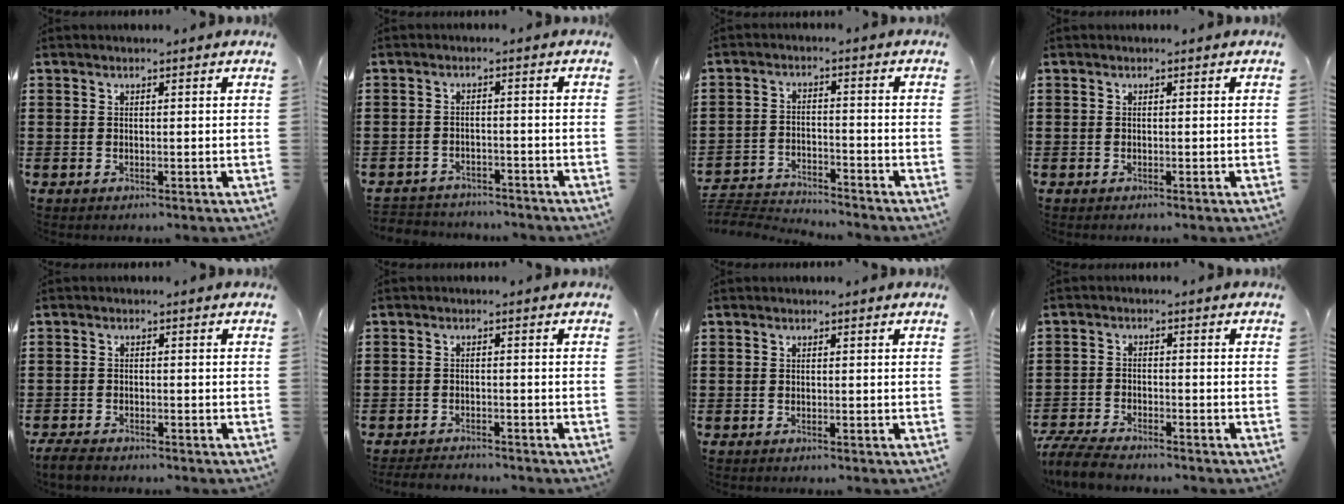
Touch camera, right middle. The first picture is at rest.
{"total": 2.7, "force": [-2.6, 0.6, -0.3], "torque": [-0.003, 0.000, -0.059]}
{"total": 4.0, "force": [-4.0, 0.4, 0.2], "torque": [-0.017, 0.003, -0.089]}
{"total": 0.0}
{"total": 2.2, "force": [-2.0, 0.7, 0.6], "torque": [-0.021, 0.002, -0.043]}
{"total": 2.4, "force": [-2.3, 0.4, 0.0], "torque": [-0.006, -0.001, -0.050]}
{"total": 0.0}
{"total": 5.2, "force": [-4.9, 0.8, 1.4], "torque": [-0.041, 0.000, -0.101]}